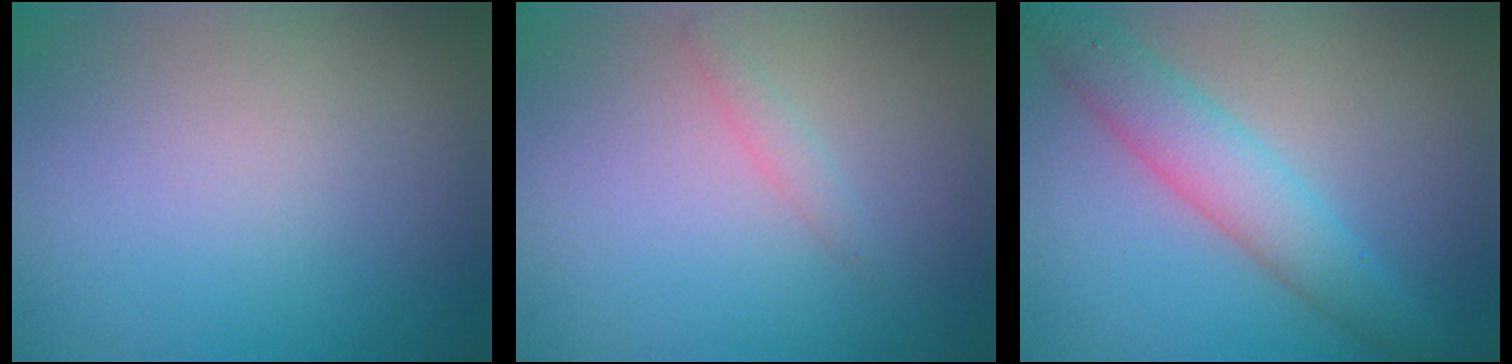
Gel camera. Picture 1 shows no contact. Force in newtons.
{"total": 0.9, "press": 0.9, "slide": 0.0}
{"total": 4.4, "press": 4.4, "slide": 0.3}